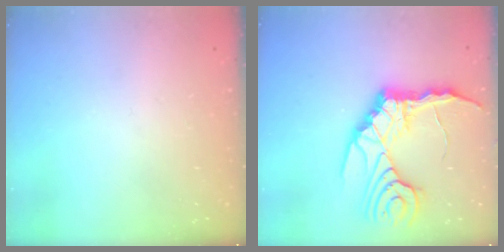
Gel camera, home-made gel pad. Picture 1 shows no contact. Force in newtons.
{"total": 14.3, "press": 14.1, "slide": 2.0}